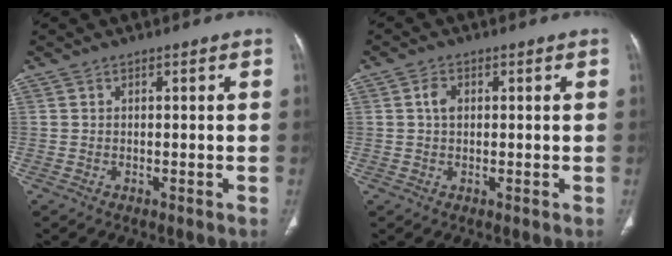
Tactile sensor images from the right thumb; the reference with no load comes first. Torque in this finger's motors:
{"motor_torque": [0.81, 0.58, 0.58, 0.10, 0.01]}